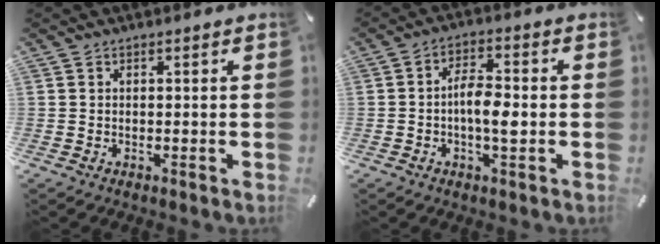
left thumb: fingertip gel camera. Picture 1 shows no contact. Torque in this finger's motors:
{"motor_torque": [0.13, 1.22, 0.97, 0.19, 0.05]}